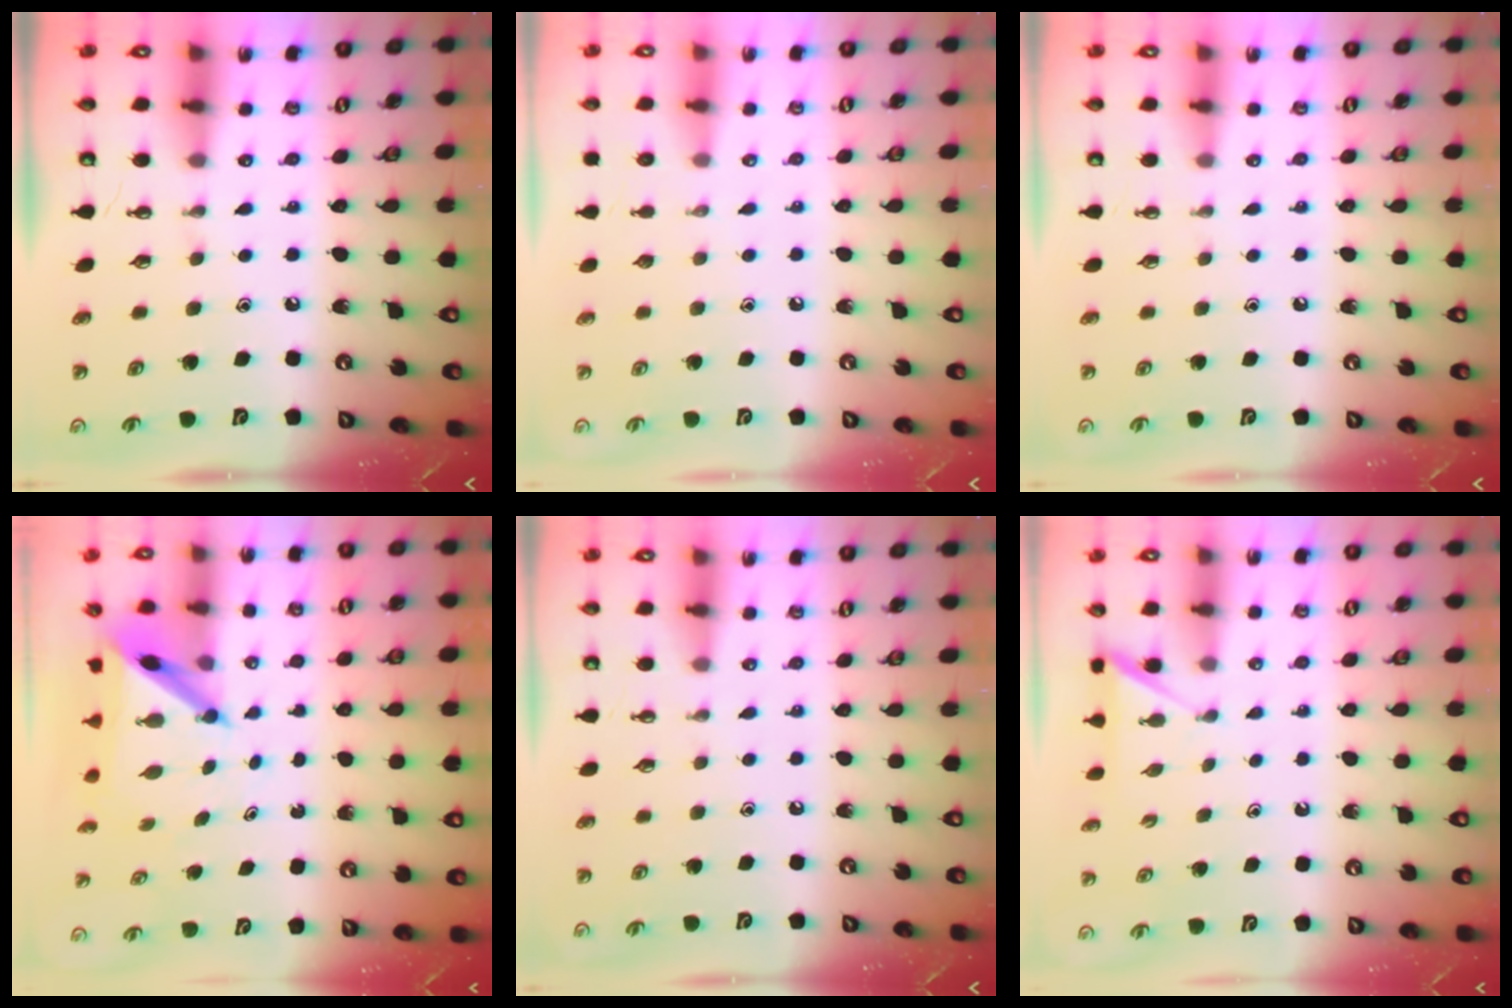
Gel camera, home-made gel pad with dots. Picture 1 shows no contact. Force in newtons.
{"total": 0.0}
{"total": 0.0}
{"total": 6.4, "press": 6.4, "slide": 0.6}
{"total": 0.0}
{"total": 2.7, "press": 2.7, "slide": 0.2}